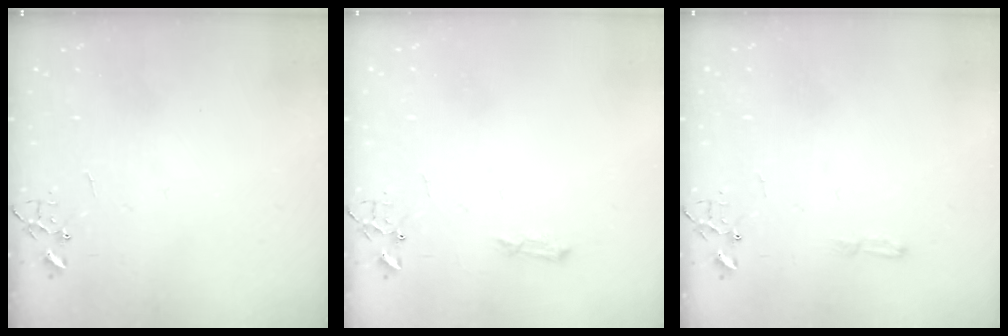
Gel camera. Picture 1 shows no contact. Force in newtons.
{"total": 4.0, "press": 4.0, "slide": 0.6}
{"total": 4.0, "press": 3.9, "slide": 0.5}